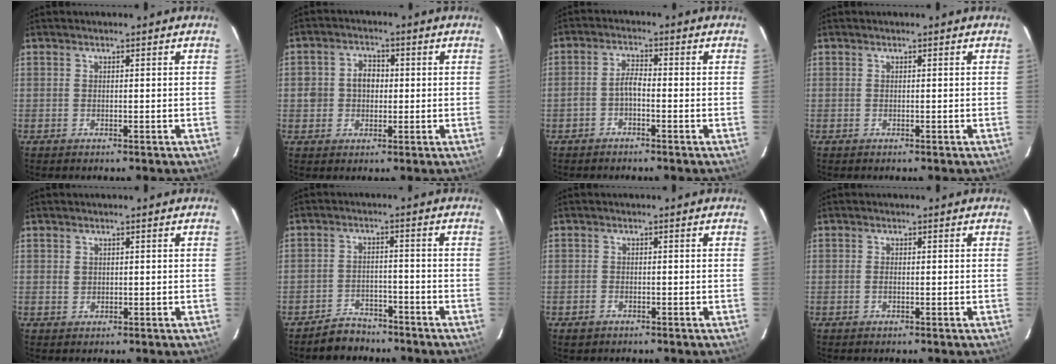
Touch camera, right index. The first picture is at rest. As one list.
[{"total": 5.0, "force": [-0.1, 4.4, 2.4], "torque": [-0.046, 0.016, 0.001]}, {"total": 2.8, "force": [-1.5, 1.0, 2.1], "torque": [-0.052, 0.011, -0.032]}, {"total": 0.0}, {"total": 1.1, "force": [0.3, 1.0, 0.3], "torque": [-0.002, 0.004, 0.005]}, {"total": 5.8, "force": [-5.0, 2.8, 0.9], "torque": [-0.039, 0.016, -0.073]}, {"total": 1.6, "force": [-1.0, 1.2, 0.4], "torque": [-0.011, 0.002, -0.013]}, {"total": 0.9, "force": [-0.2, 0.5, 0.8], "torque": [-0.017, 0.000, -0.005]}]